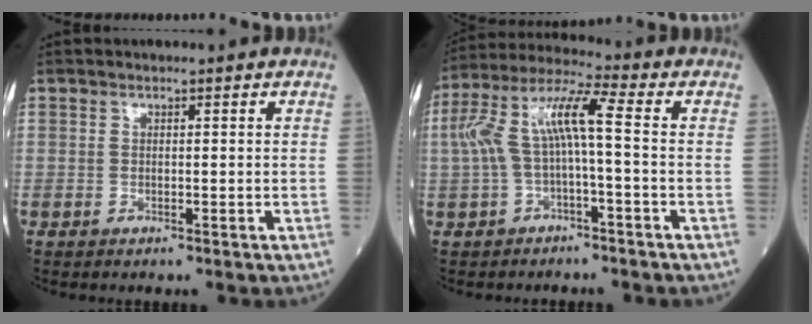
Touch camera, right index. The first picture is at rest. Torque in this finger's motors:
{"motor_torque": [0.30, -0.07, 0.29, 0.21]}